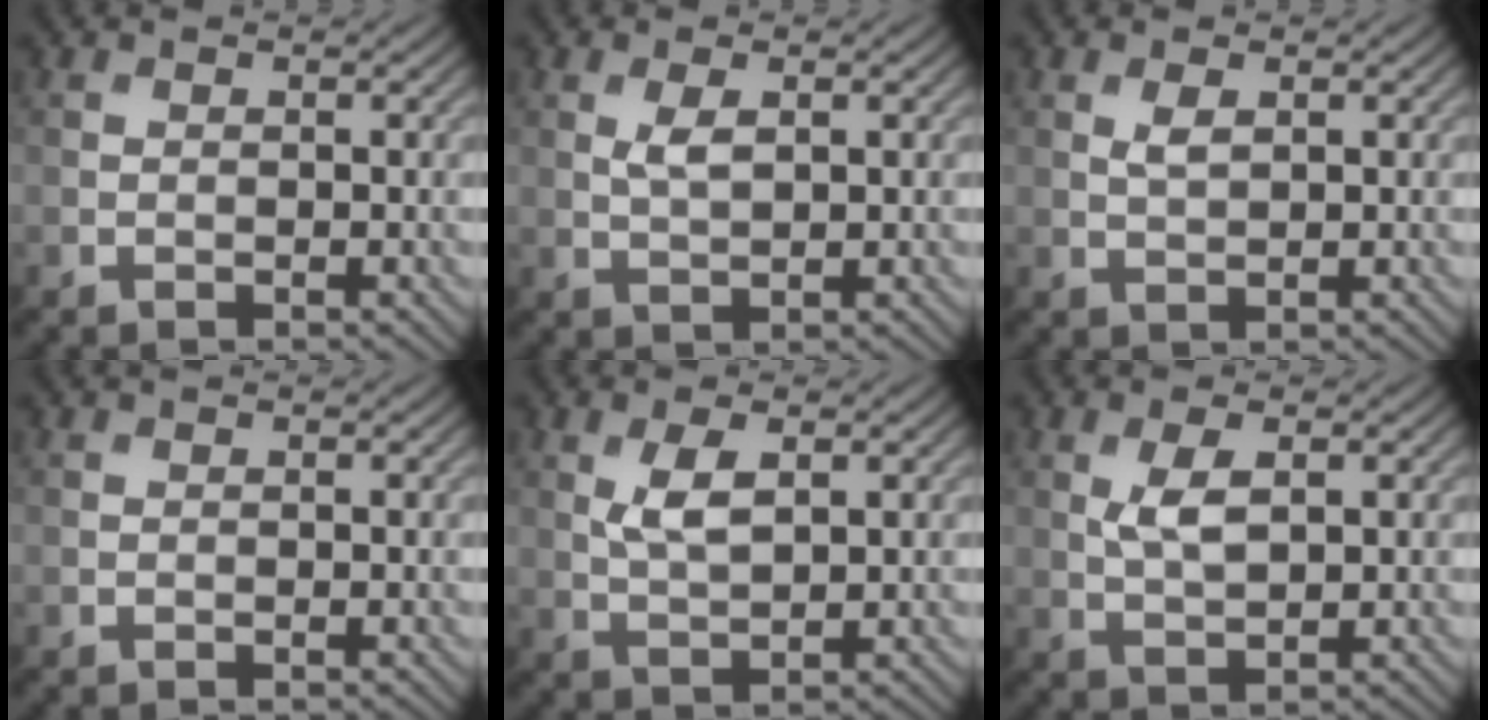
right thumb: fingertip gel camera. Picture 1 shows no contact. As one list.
[{"total": 2.4, "force": [0.8, 1.0, 2.1], "torque": [-0.048, -0.001, 0.017]}, {"total": 1.7, "force": [0.7, 0.7, 1.4], "torque": [-0.033, -0.002, 0.016]}, {"total": 0.0}, {"total": 4.0, "force": [1.3, 1.7, 3.4], "torque": [-0.079, 0.000, 0.029]}, {"total": 3.7, "force": [1.0, 1.5, 3.2], "torque": [-0.074, -0.001, 0.024]}]